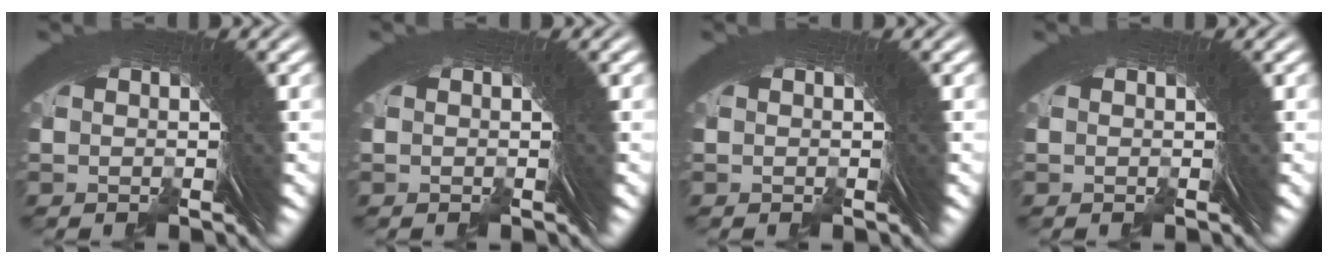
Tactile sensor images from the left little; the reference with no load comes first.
{"total": 0.0}
{"total": 0.0}
{"total": 0.0}